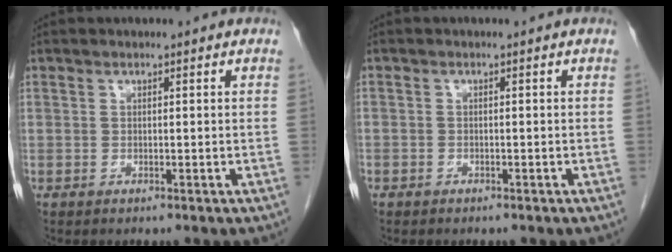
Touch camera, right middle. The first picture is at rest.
{"total": 0.9, "force": [-0.7, 0.7, 0.0], "torque": [-0.010, 0.004, -0.013]}